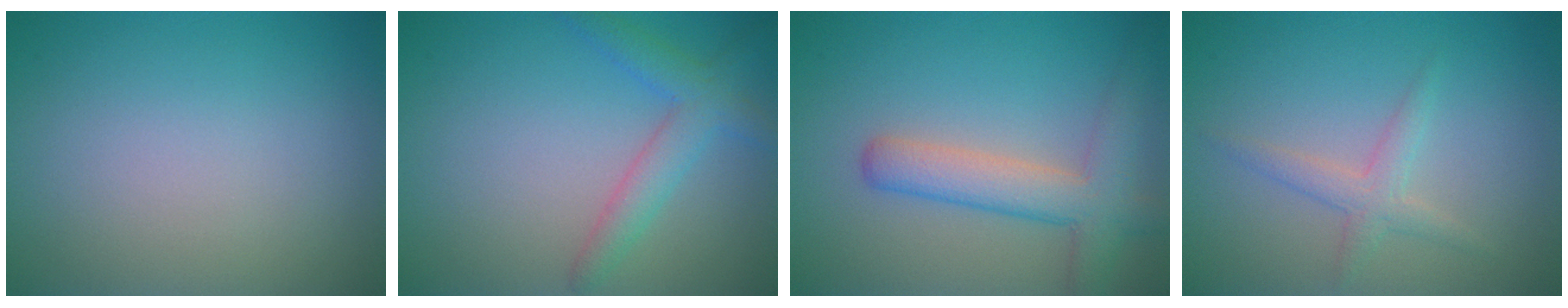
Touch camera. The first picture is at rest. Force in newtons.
{"total": 2.2, "press": 2.2, "slide": 0.2}
{"total": 3.8, "press": 3.8, "slide": 0.4}
{"total": 2.0, "press": 2.0, "slide": 0.1}